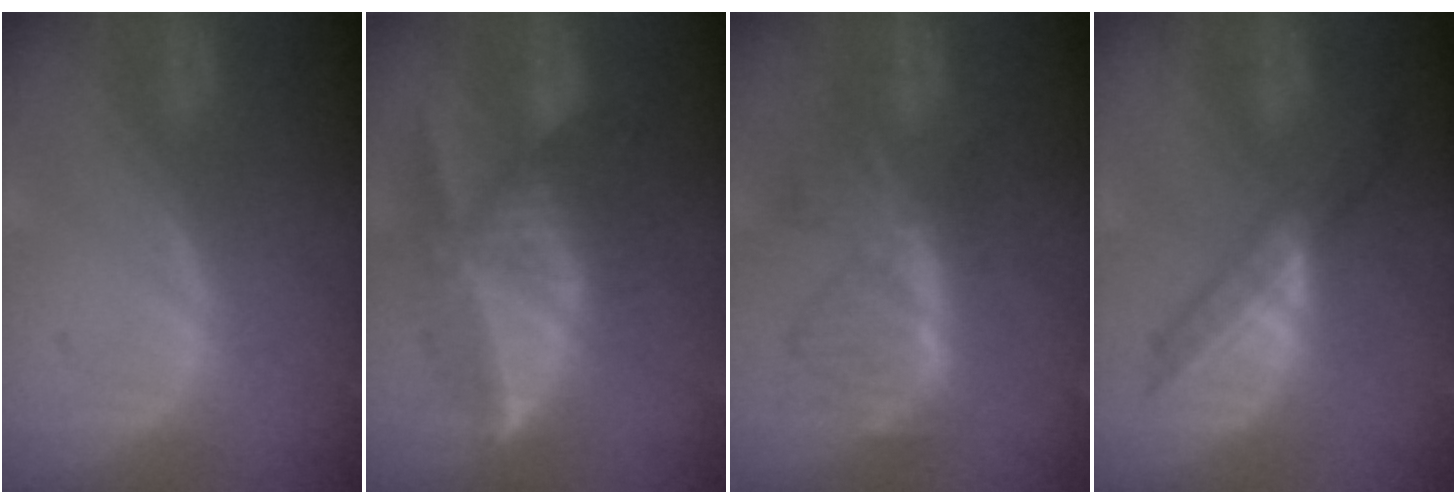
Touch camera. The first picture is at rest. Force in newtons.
{"total": 7.7, "press": 7.5, "slide": 1.8}
{"total": 7.5, "press": 6.8, "slide": 3.1}
{"total": 5.9, "press": 5.7, "slide": 1.5}